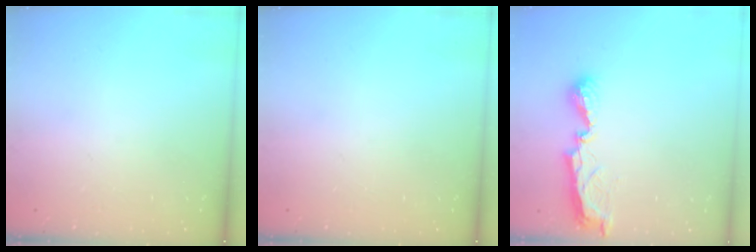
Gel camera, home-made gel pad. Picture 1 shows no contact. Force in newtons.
{"total": 0.0}
{"total": 7.7, "press": 7.6, "slide": 0.7}